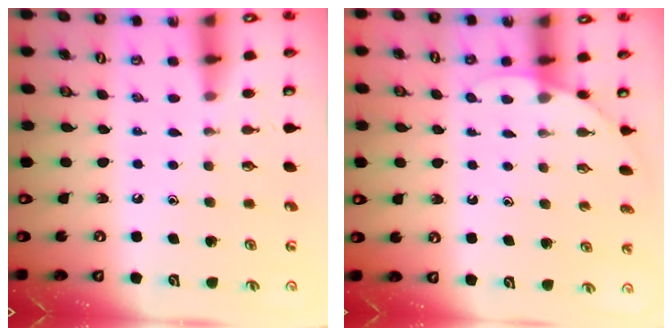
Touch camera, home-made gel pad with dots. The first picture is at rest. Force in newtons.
{"total": 3.6, "press": 3.6, "slide": 0.1}